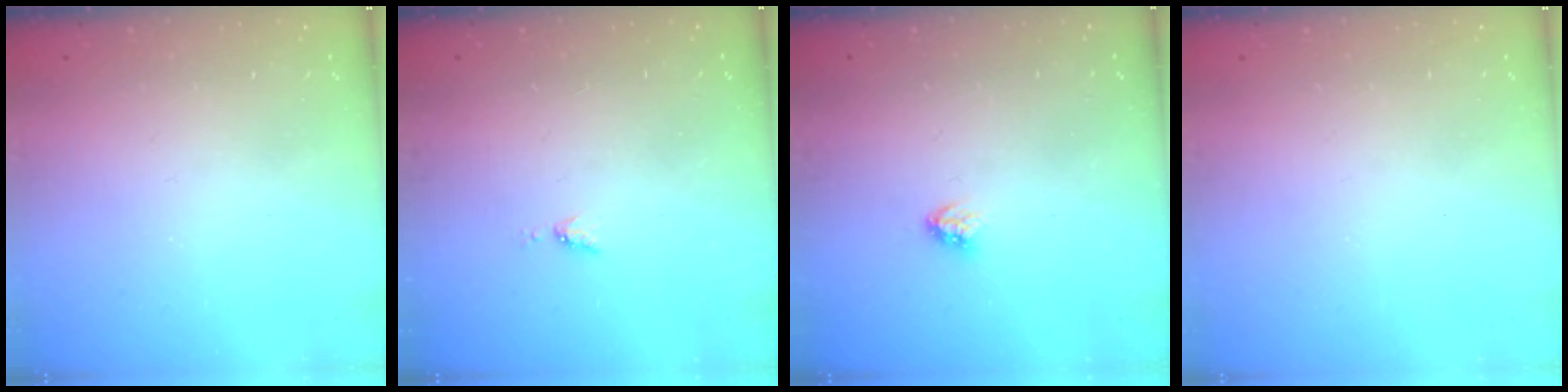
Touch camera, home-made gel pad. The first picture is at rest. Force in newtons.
{"total": 4.4, "press": 4.4, "slide": 0.6}
{"total": 2.9, "press": 2.9, "slide": 0.4}
{"total": 0.0}